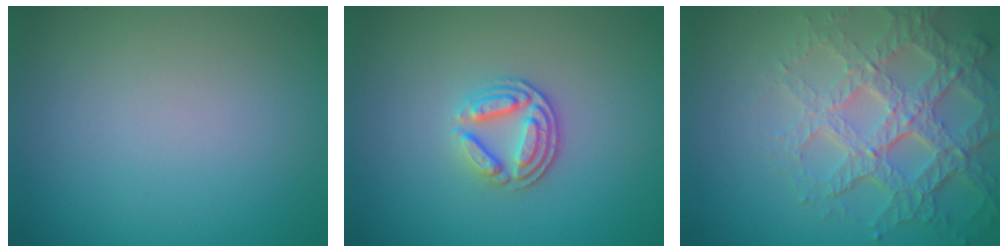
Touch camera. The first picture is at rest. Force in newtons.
{"total": 3.4, "press": 2.8, "slide": 1.9}
{"total": 7.4, "press": 5.2, "slide": 5.2}